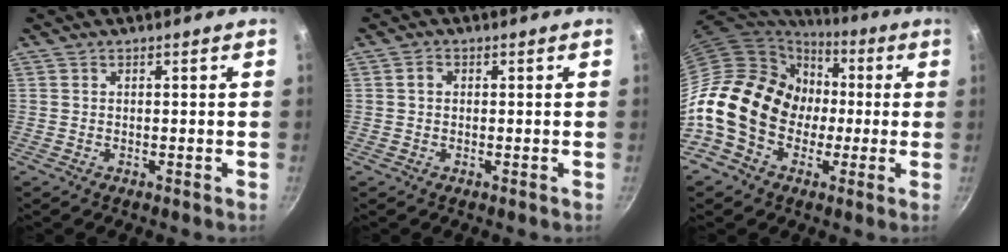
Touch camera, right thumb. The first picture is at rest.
{"total": 1.6, "force": [0.3, 1.3, 0.9], "torque": [-0.014, 0.006, 0.002]}
{"total": 20.6, "force": [-1.4, 16.3, 12.4], "torque": [-0.198, 0.052, -0.026]}